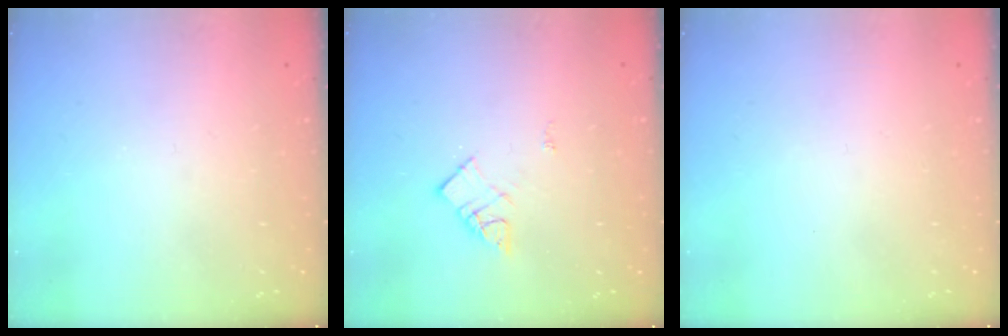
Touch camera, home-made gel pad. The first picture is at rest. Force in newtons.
{"total": 6.9, "press": 6.9, "slide": 0.3}
{"total": 1.6, "press": 1.6, "slide": 0.1}